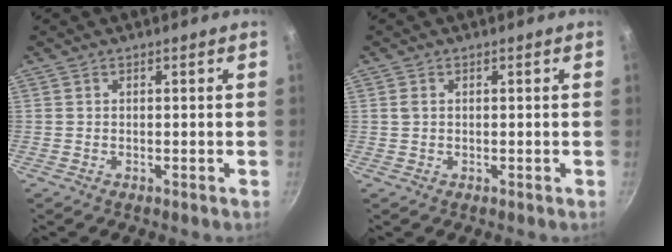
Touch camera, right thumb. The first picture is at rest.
{"total": 0.8, "force": [0.1, 0.6, 0.5], "torque": [-0.010, 0.001, 0.003]}